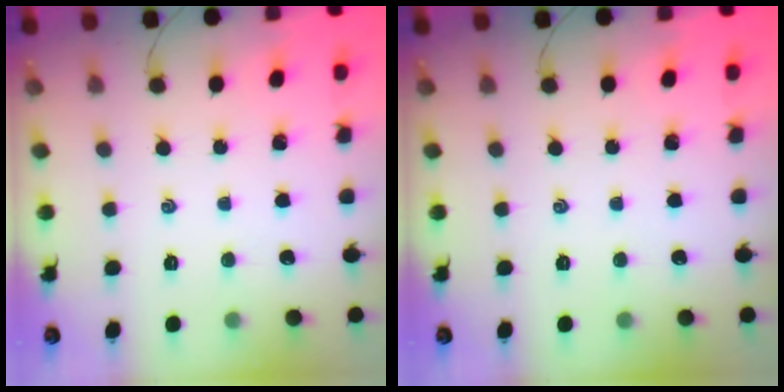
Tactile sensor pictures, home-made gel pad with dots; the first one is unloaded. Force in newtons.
{"total": 0.0}